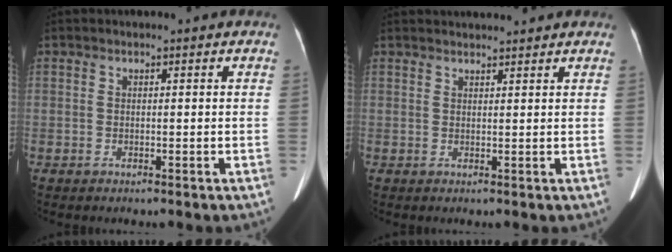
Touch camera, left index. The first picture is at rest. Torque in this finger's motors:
{"motor_torque": [0.21, -0.21, 0.03, 0.06]}